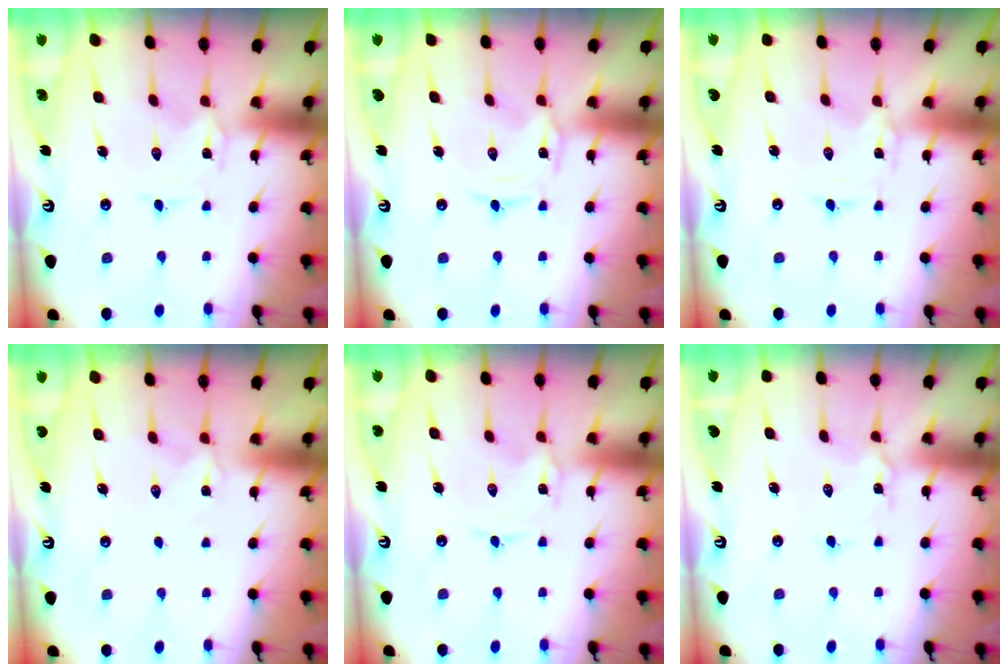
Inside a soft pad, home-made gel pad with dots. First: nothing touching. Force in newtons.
{"total": 1.2, "press": 1.2, "slide": 0.2}
{"total": 0.0}
{"total": 2.9, "press": 2.9, "slide": 0.7}
{"total": 0.5, "press": 0.5, "slide": 0.1}
{"total": 2.8, "press": 2.8, "slide": 0.3}